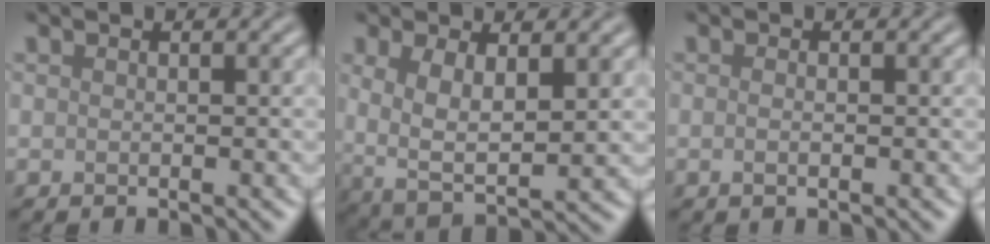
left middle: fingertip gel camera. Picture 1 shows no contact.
{"total": 5.0, "force": [0.8, 2.1, 4.5], "torque": [-0.093, -0.011, 0.017]}
{"total": 0.8, "force": [-0.2, 0.3, 0.7], "torque": [-0.014, -0.003, -0.003]}